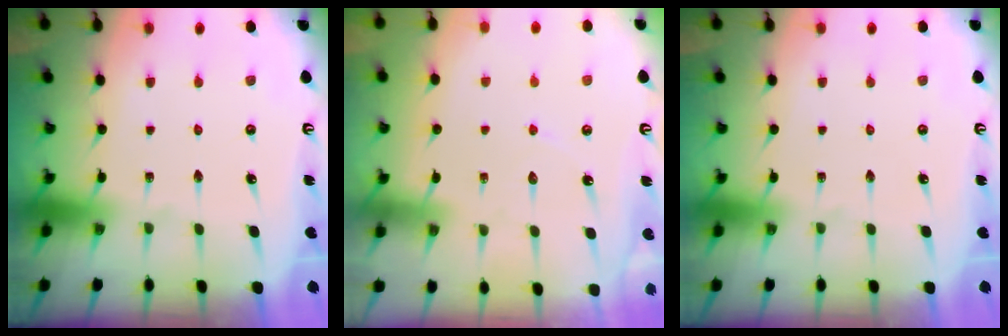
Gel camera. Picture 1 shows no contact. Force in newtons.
{"total": 3.2, "press": 3.2, "slide": 0.3}
{"total": 0.0}